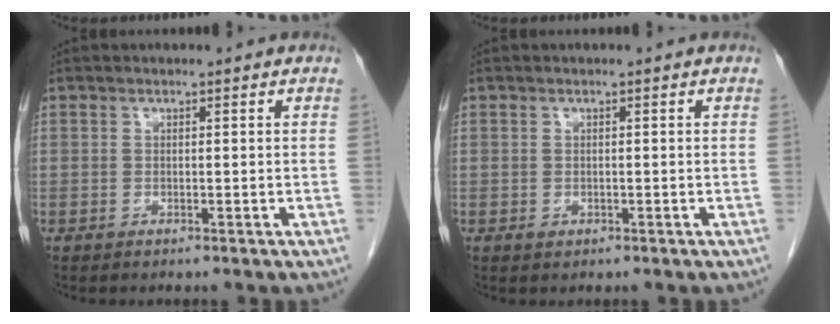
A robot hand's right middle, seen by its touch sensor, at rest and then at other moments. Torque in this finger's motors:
{"motor_torque": [0.45, -0.14, -0.06, 0.00]}